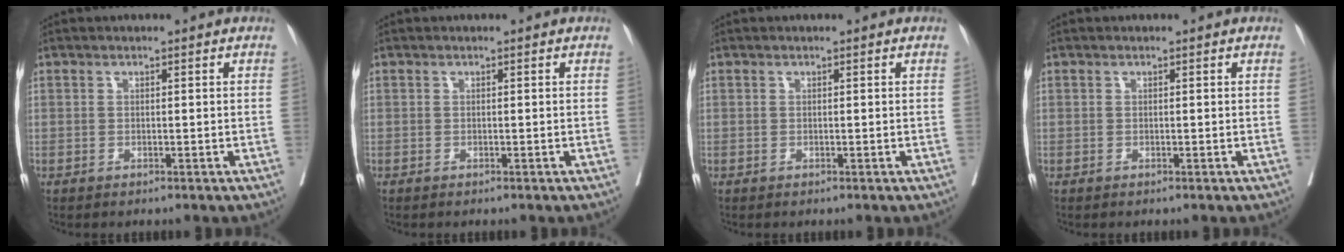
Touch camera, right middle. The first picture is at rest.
{"total": 0.0}
{"total": 0.0}
{"total": 0.0}